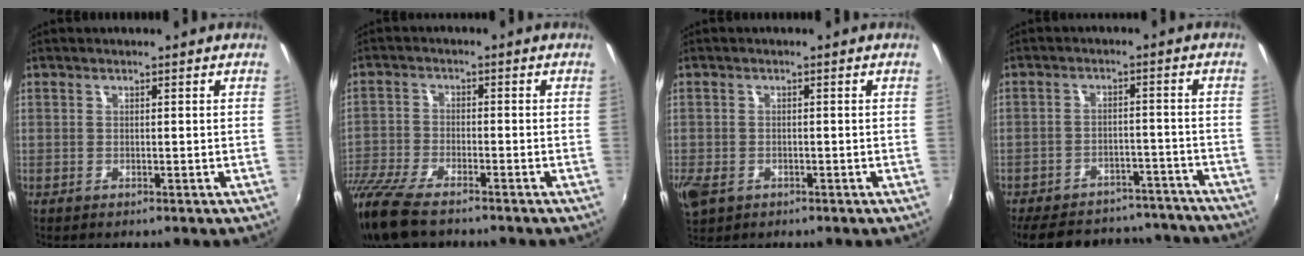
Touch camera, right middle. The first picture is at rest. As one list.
[{"total": 13.4, "force": [-10.8, 3.8, 7.1], "torque": [-0.179, -0.042, -0.208]}, {"total": 5.8, "force": [-2.5, 4.0, 3.4], "torque": [-0.080, -0.017, -0.046]}, {"total": 23.6, "force": [-20.2, 9.0, 8.1], "torque": [-0.175, 0.031, -0.249]}]